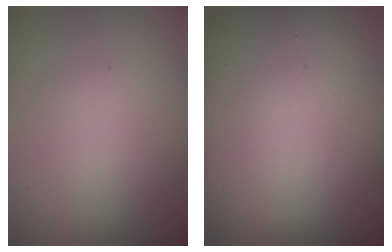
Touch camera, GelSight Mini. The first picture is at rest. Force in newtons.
{"total": 19.7, "press": 19.6, "slide": 1.3}